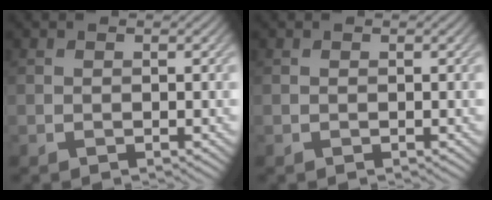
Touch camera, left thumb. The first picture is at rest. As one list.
[{"total": 0.0}]